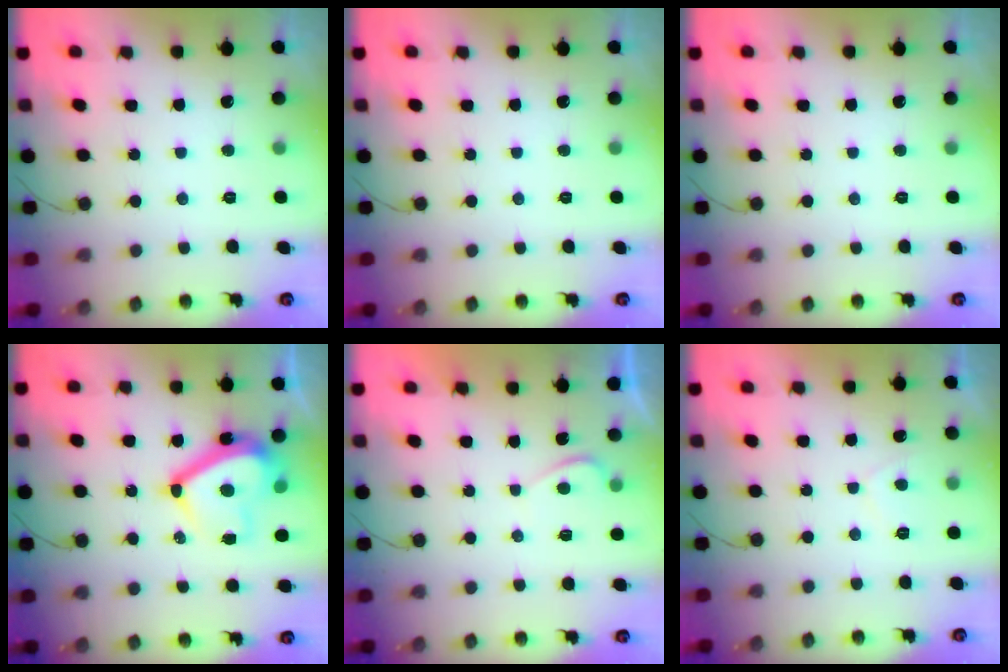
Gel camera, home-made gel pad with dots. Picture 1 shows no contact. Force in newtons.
{"total": 0.0}
{"total": 0.0}
{"total": 13.8, "press": 13.6, "slide": 2.8}
{"total": 0.7, "press": 0.6, "slide": 0.4}
{"total": 1.8, "press": 1.7, "slide": 0.6}